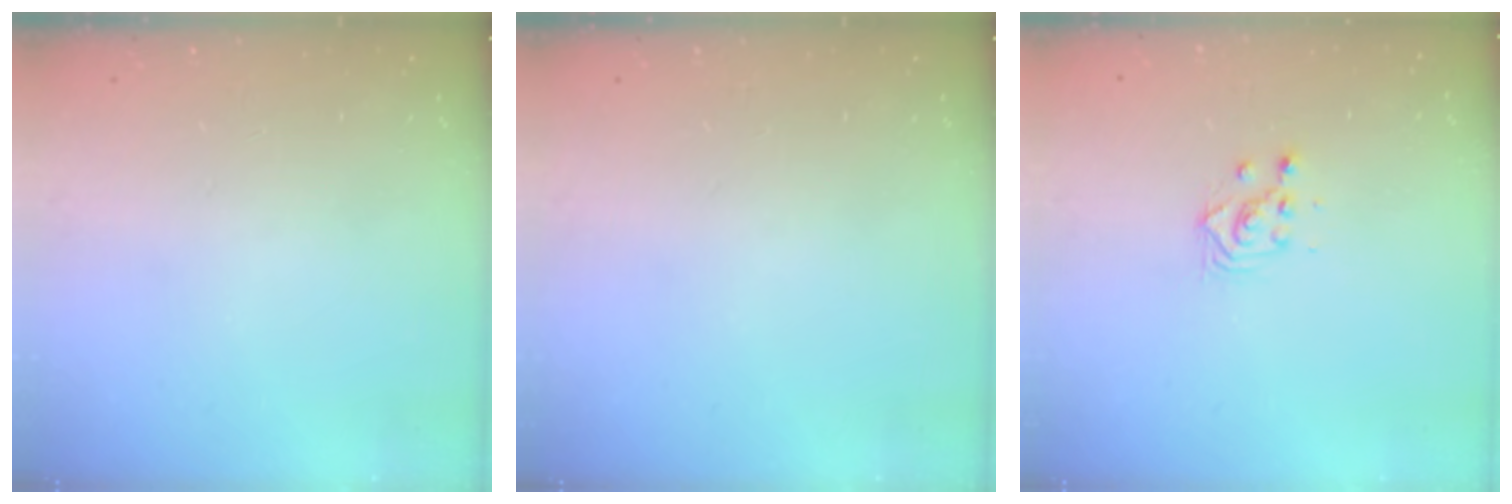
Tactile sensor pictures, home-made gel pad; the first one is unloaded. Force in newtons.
{"total": 0.0}
{"total": 2.8, "press": 2.8, "slide": 0.1}